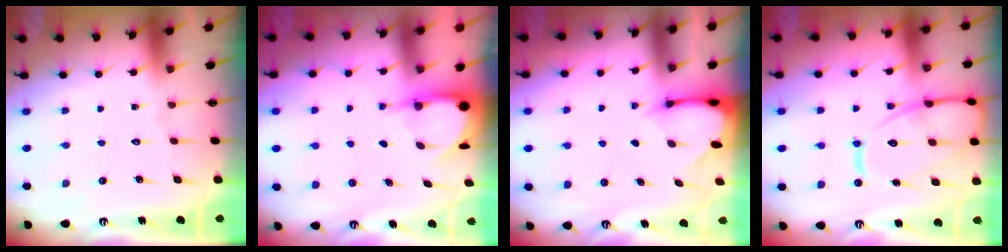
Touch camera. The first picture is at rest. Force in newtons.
{"total": 3.9, "press": 3.9, "slide": 0.3}
{"total": 2.4, "press": 2.4, "slide": 0.3}
{"total": 15.7, "press": 15.7, "slide": 1.4}